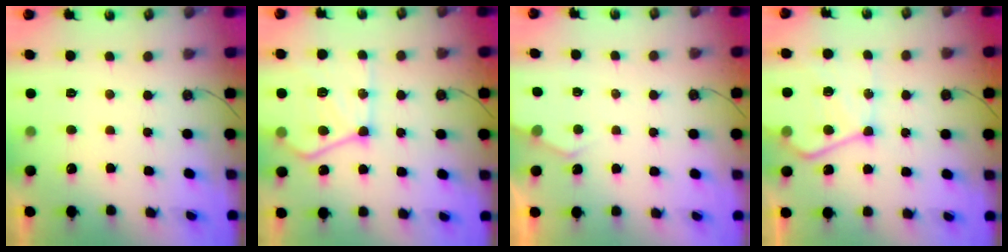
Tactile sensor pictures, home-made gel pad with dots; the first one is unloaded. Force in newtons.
{"total": 17.9, "press": 17.8, "slide": 1.9}
{"total": 3.7, "press": 3.6, "slide": 0.6}
{"total": 15.7, "press": 15.6, "slide": 1.6}